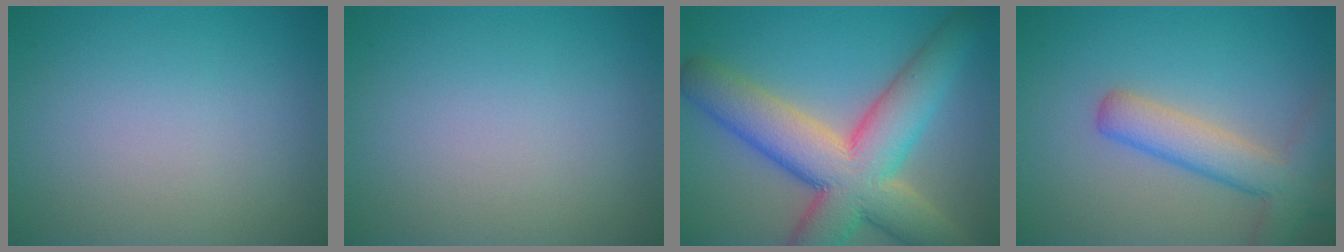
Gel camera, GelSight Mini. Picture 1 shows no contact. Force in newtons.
{"total": 0.0}
{"total": 11.5, "press": 11.4, "slide": 1.0}
{"total": 4.8, "press": 4.8, "slide": 0.3}